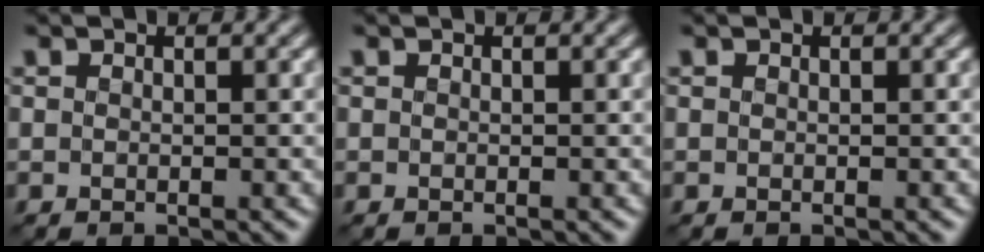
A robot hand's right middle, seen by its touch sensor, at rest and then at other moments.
{"total": 0.0}
{"total": 0.0}